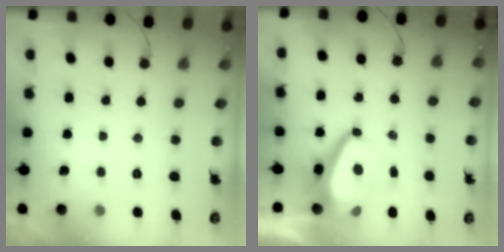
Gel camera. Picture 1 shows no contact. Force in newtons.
{"total": 6.4, "press": 6.4, "slide": 0.6}